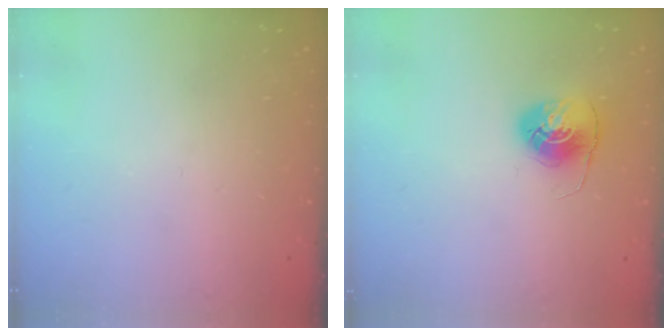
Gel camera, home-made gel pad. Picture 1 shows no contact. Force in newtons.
{"total": 6.8, "press": 6.8, "slide": 0.3}